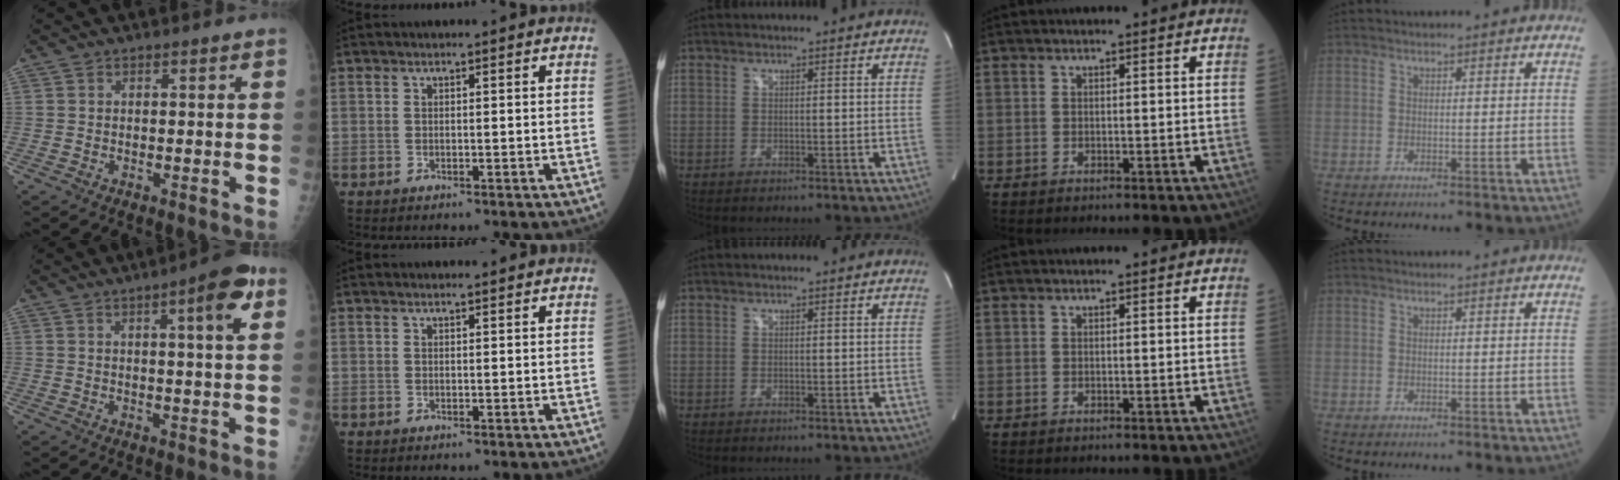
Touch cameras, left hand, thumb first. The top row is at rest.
{"thumb": {"total": 7.7, "force": [3.3, 1.3, 6.9], "torque": [-0.089, -0.006, 0.039]}, "index": {"total": 2.5, "force": [2.5, 0.1, 0.4], "torque": [-0.009, 0.009, 0.028]}}